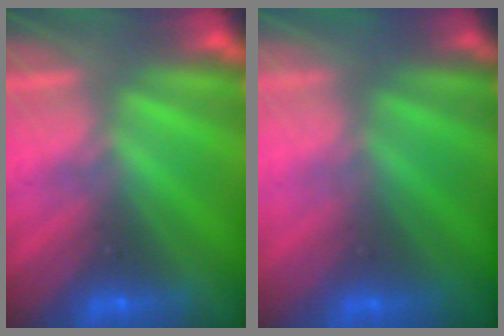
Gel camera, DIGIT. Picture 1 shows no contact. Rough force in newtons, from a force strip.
{"total": 2.9}